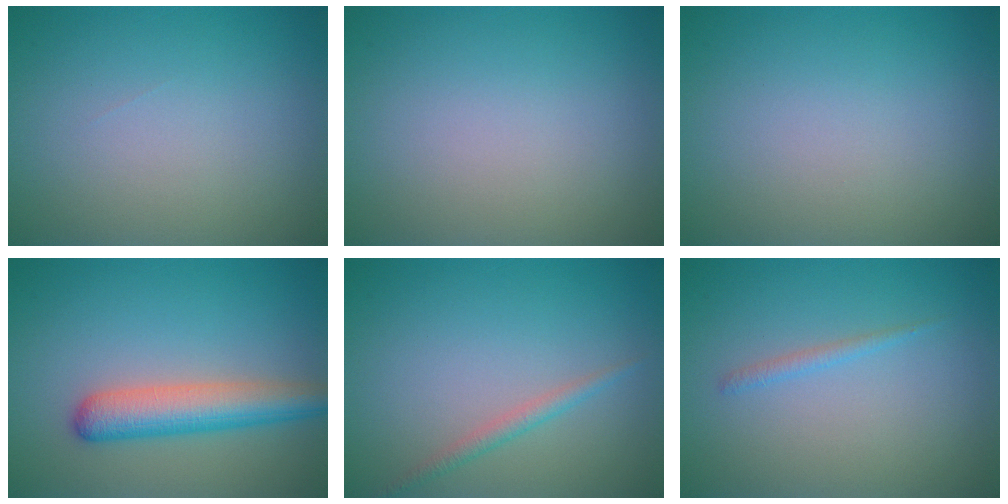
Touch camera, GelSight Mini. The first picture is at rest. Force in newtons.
{"total": 0.0}
{"total": 0.0}
{"total": 4.9, "press": 4.9, "slide": 0.2}
{"total": 1.4, "press": 1.4, "slide": 0.0}
{"total": 0.9, "press": 0.9, "slide": 0.1}